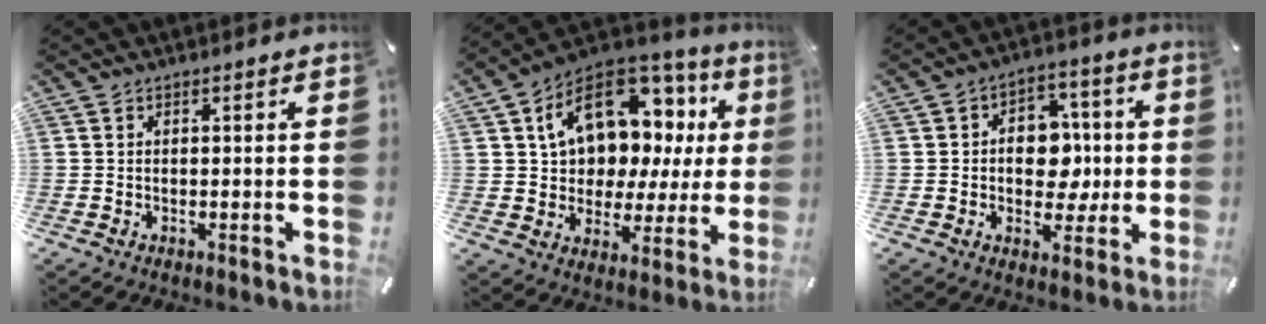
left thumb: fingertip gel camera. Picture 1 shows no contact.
{"total": 15.6, "force": [7.4, 10.8, 8.6], "torque": [-0.142, -0.050, 0.133]}
{"total": 9.9, "force": [-0.3, 8.2, 5.6], "torque": [-0.068, 0.009, -0.001]}